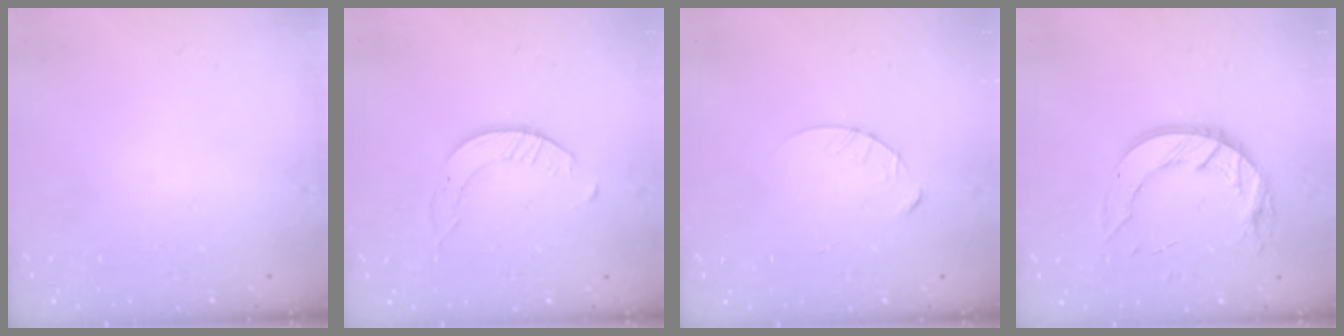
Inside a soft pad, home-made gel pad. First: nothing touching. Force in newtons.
{"total": 3.5, "press": 3.5, "slide": 0.5}
{"total": 4.6, "press": 4.5, "slide": 0.5}
{"total": 12.9, "press": 12.9, "slide": 0.8}